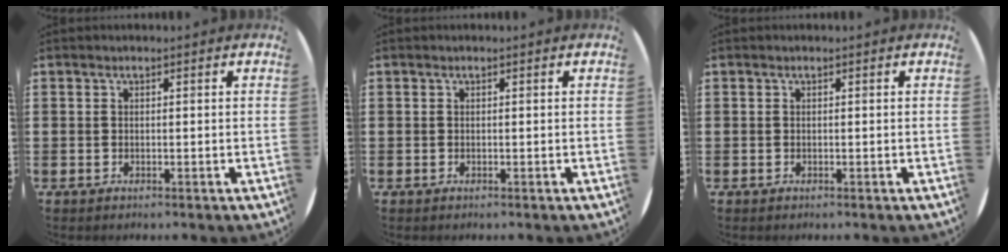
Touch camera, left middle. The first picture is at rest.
{"total": 0.0}
{"total": 0.0}